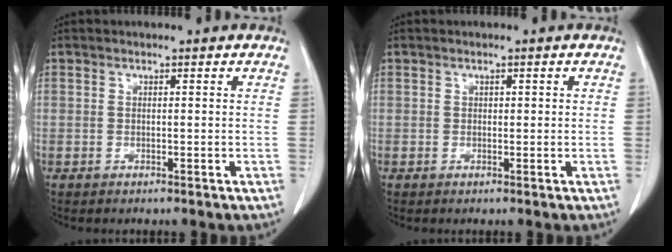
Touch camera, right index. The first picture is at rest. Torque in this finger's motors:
{"motor_torque": [-0.29, 0.06, -0.02, -0.01]}